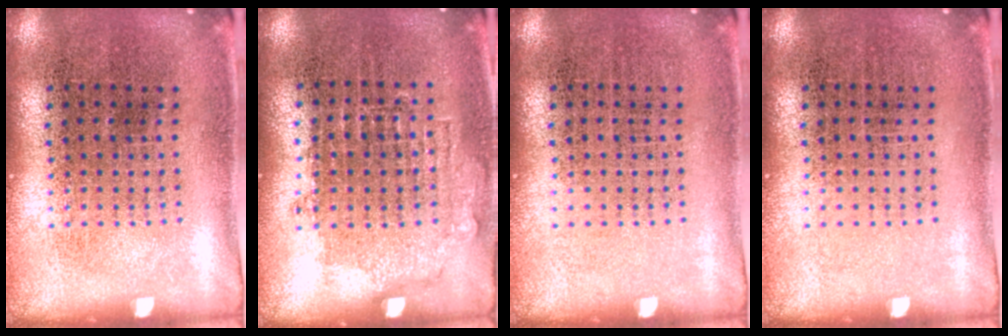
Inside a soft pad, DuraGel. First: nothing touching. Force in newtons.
{"total": 0.7, "press": 0.7, "slide": 0.3}
{"total": 0.0}
{"total": 0.0}